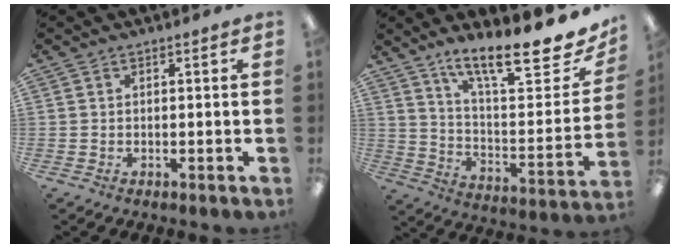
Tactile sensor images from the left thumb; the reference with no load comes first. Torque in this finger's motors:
{"motor_torque": [0.29, 0.16, 1.41, -1.36, 0.12]}